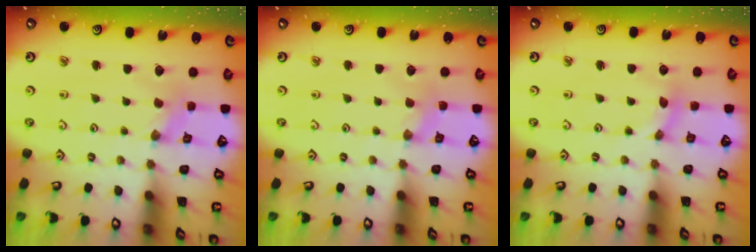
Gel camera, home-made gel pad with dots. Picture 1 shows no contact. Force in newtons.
{"total": 1.4, "press": 1.4, "slide": 0.3}
{"total": 2.9, "press": 2.8, "slide": 0.4}